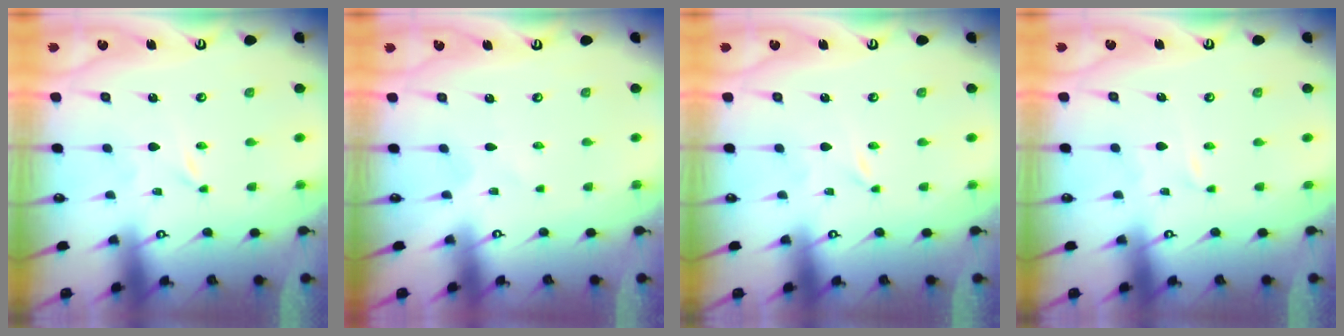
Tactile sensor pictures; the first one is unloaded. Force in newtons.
{"total": 1.0, "press": 1.0, "slide": 0.1}
{"total": 0.0}
{"total": 0.0}